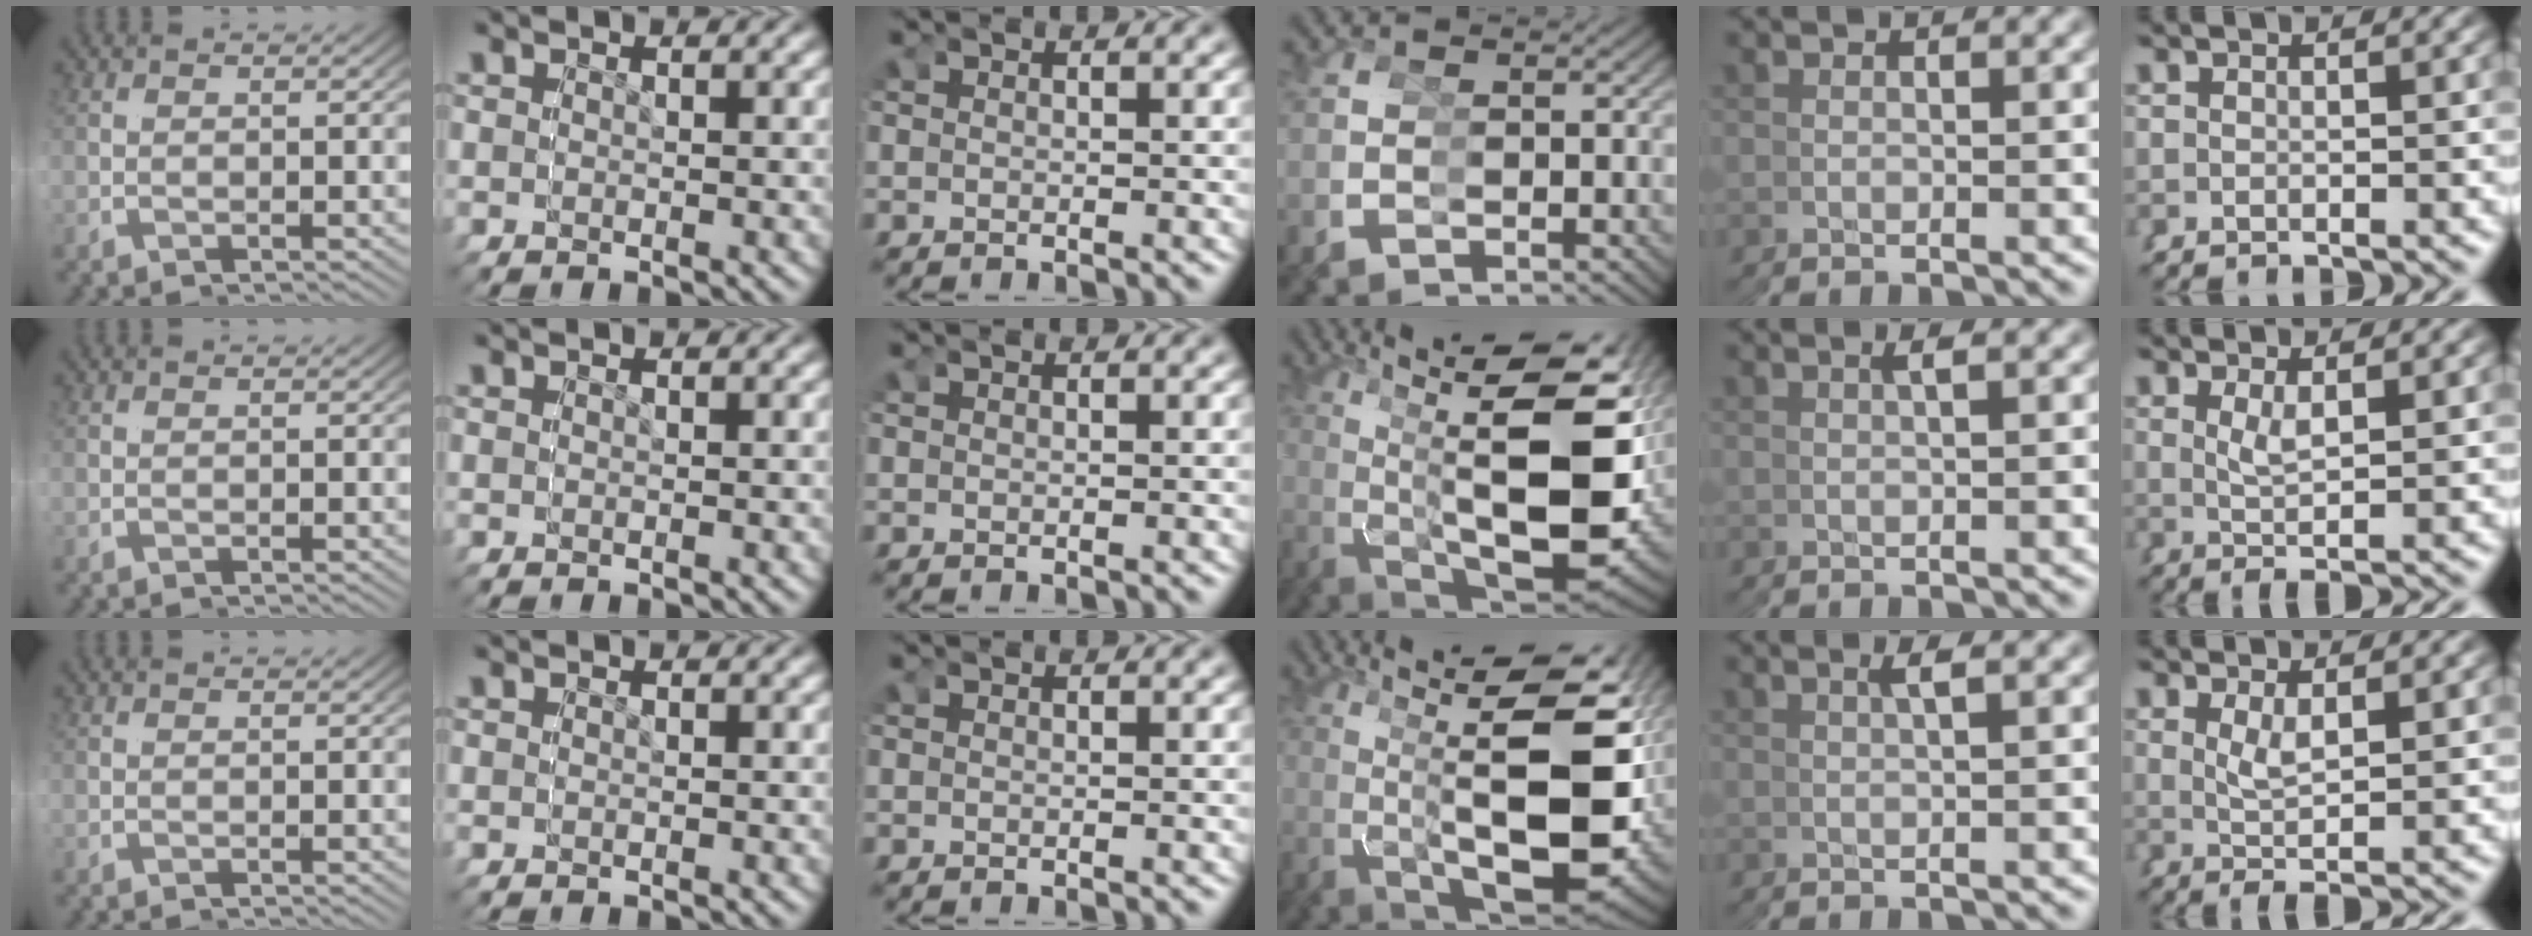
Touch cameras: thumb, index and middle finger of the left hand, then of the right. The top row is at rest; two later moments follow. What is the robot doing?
{"motion": "grasp_and_lifting", "object": "cubes"}